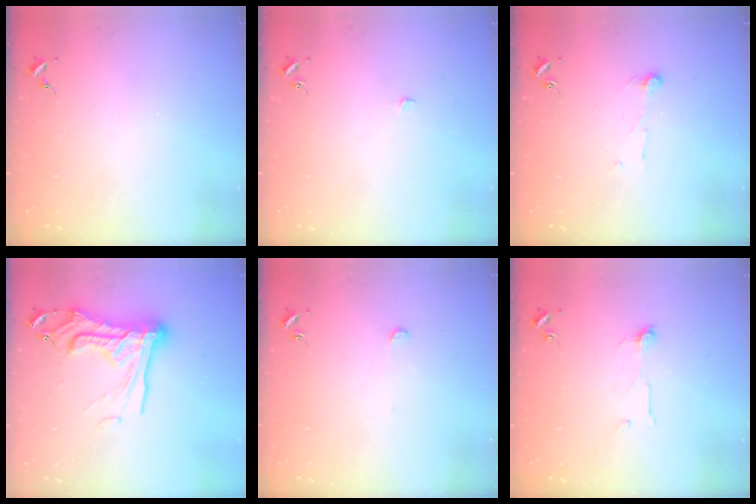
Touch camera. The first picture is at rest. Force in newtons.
{"total": 2.3, "press": 2.3, "slide": 0.1}
{"total": 5.4, "press": 5.4, "slide": 0.2}
{"total": 19.3, "press": 19.2, "slide": 1.8}
{"total": 2.9, "press": 2.9, "slide": 0.1}
{"total": 4.0, "press": 4.0, "slide": 0.3}